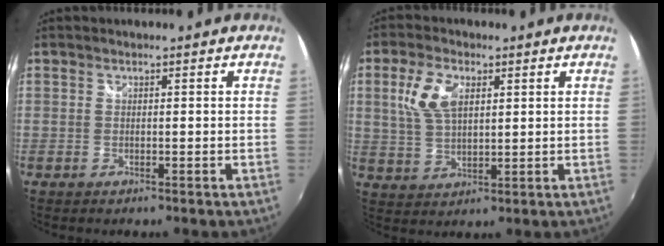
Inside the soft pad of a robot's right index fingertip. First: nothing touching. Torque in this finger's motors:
{"motor_torque": [0.84, 0.48, 0.24, 0.12]}